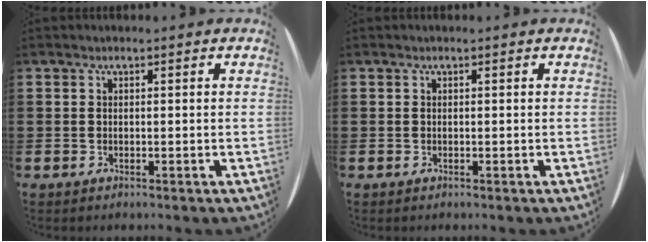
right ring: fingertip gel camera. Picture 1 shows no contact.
{"total": 0.0}